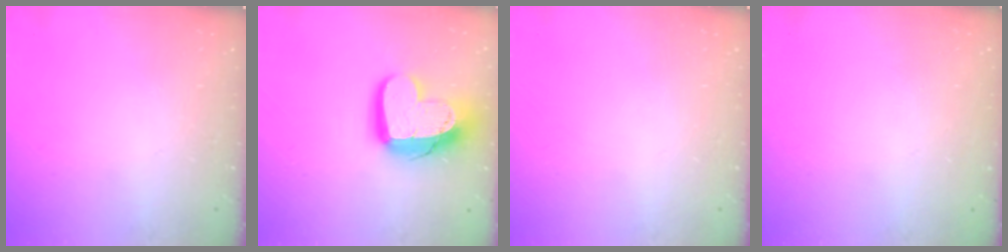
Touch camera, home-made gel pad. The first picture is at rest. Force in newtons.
{"total": 16.5, "press": 16.5, "slide": 1.4}
{"total": 0.0}
{"total": 0.0}